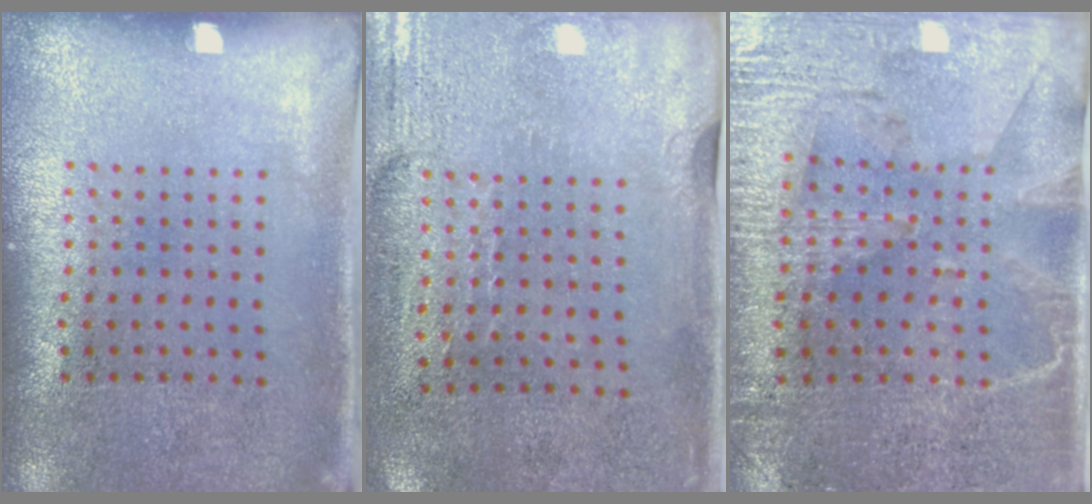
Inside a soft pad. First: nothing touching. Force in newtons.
{"total": 2.9, "press": 2.4, "slide": 1.6}
{"total": 3.4, "press": 3.0, "slide": 1.4}